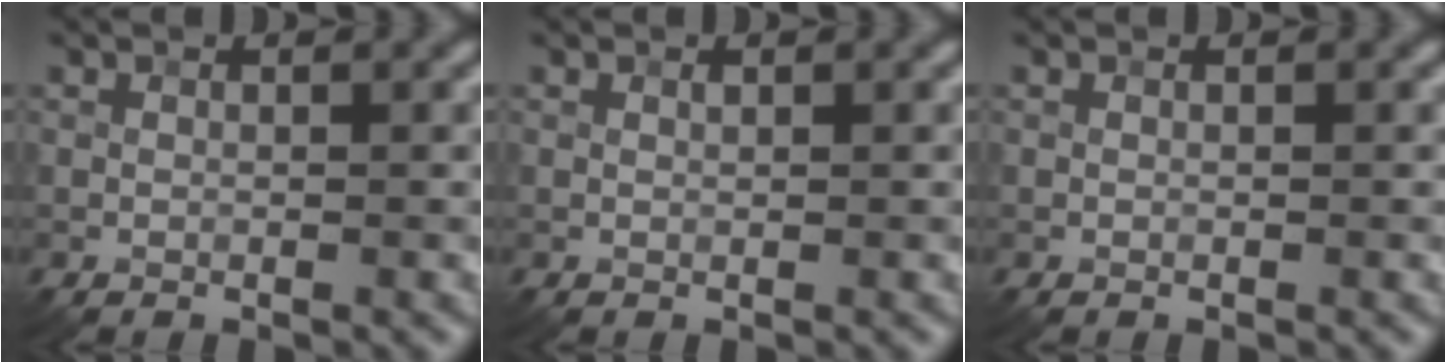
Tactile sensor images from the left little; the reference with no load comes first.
{"total": 0.0}
{"total": 0.0}